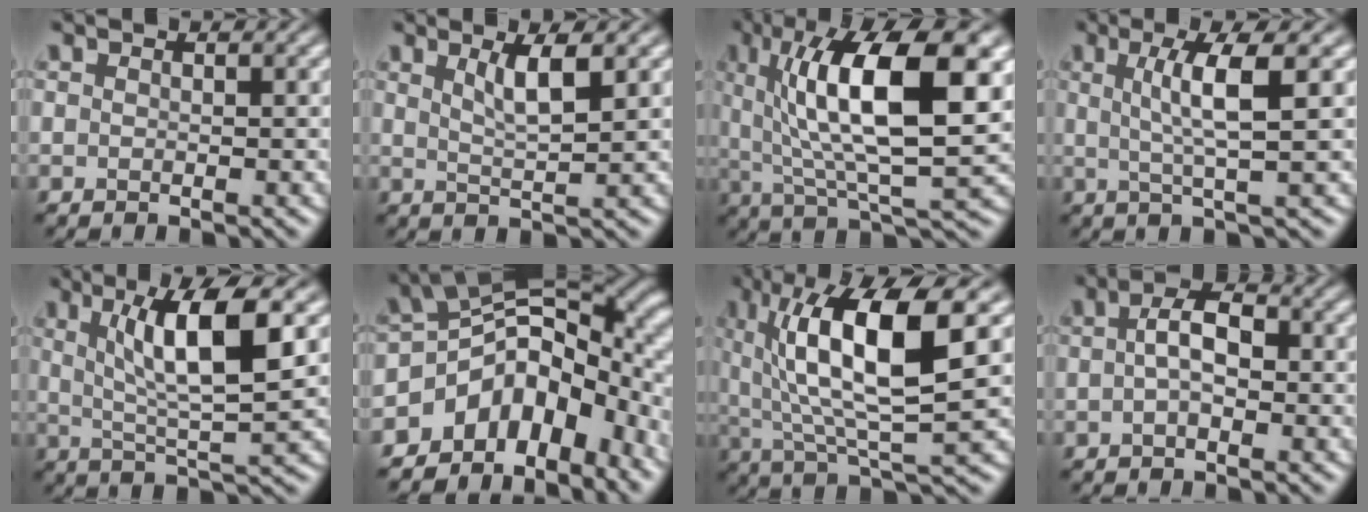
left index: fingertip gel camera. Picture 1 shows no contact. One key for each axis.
{"total": 3.1, "fx": 1.4, "fy": 0.7, "fz": 2.7, "tx": -0.042, "ty": -0.003, "tz": 0.028}
{"total": 12.4, "fx": 3.6, "fy": 3.7, "fz": 11.3, "tx": -0.180, "ty": 0.005, "tz": 0.063}
{"total": 4.8, "fx": 1.2, "fy": 0.8, "fz": 4.5, "tx": -0.079, "ty": 0.001, "tz": 0.023}
{"total": 8.1, "fx": 2.5, "fy": 1.7, "fz": 7.5, "tx": -0.119, "ty": -0.001, "tz": 0.046}
{"total": 12.1, "fx": -5.4, "fy": 8.1, "fz": 7.2, "tx": -0.104, "ty": -0.006, "tz": -0.090}
{"total": 11.1, "fx": 3.1, "fy": 2.8, "fz": 10.3, "tx": -0.171, "ty": 0.001, "tz": 0.060}
{"total": 3.2, "fx": 0.0, "fy": 1.6, "fz": 2.8, "tx": -0.054, "ty": 0.007, "tz": -0.006}